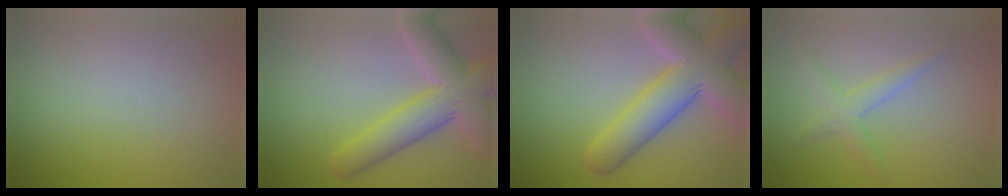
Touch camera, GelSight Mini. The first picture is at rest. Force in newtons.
{"total": 6.7, "press": 6.7, "slide": 0.5}
{"total": 8.1, "press": 8.1, "slide": 0.6}
{"total": 2.2, "press": 2.2, "slide": 0.1}